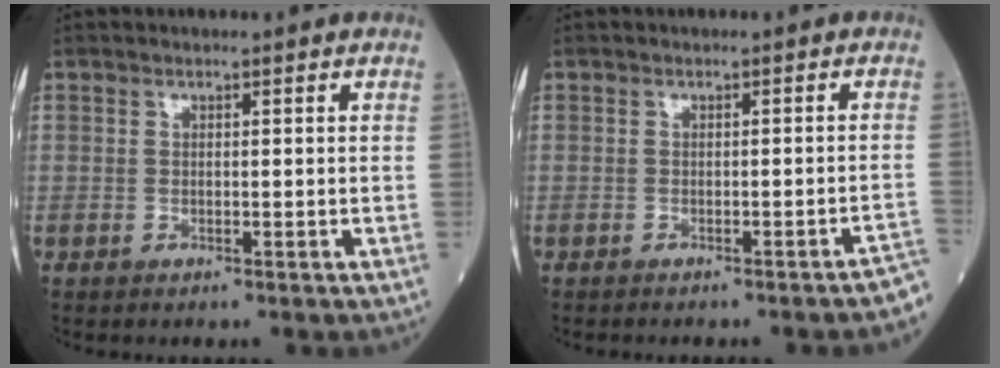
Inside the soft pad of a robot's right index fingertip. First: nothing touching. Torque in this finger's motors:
{"motor_torque": [-0.10, -0.21, 0.13, 0.02]}